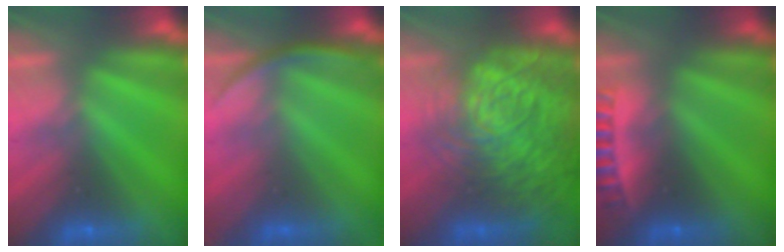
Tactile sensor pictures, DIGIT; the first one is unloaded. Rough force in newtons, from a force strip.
{"total": 3.3}
{"total": 7.6}
{"total": 2.7}